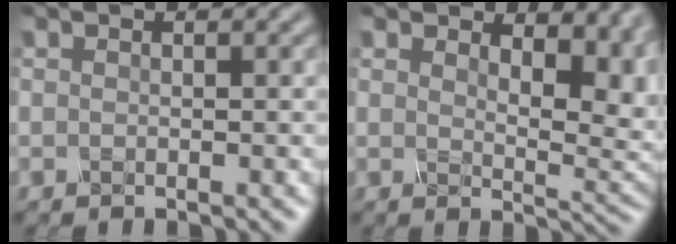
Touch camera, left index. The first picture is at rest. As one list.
[{"total": 6.3, "force": [3.1, 3.2, 4.4], "torque": [-0.054, -0.003, 0.050]}]